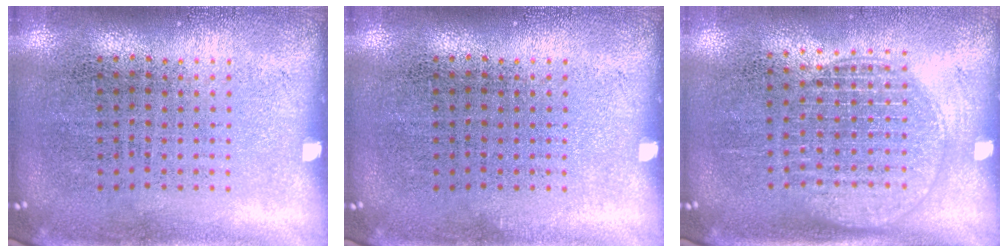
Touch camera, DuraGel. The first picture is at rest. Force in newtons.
{"total": 0.0}
{"total": 1.6, "press": 1.4, "slide": 0.8}